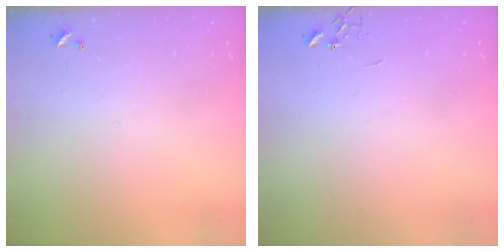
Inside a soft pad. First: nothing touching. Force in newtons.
{"total": 0.0}